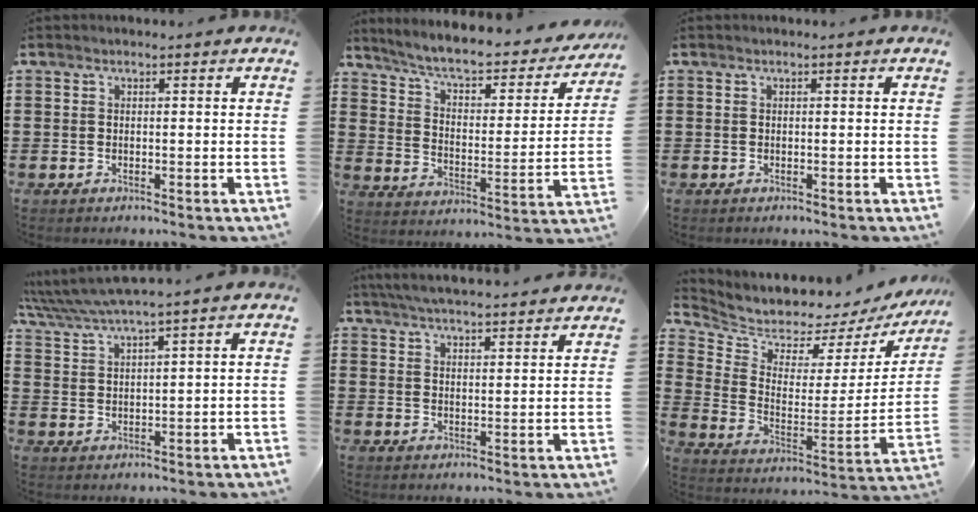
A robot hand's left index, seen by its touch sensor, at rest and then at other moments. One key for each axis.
{"total": 6.2, "fx": 5.2, "fy": 0.7, "fz": 3.3, "tx": -0.085, "ty": -0.034, "tz": 0.083}
{"total": 0.0}
{"total": 4.0, "fx": 3.5, "fy": -0.4, "fz": 2.0, "tx": -0.050, "ty": -0.016, "tz": 0.061}
{"total": 4.9, "fx": 4.7, "fy": -0.2, "fz": 1.2, "tx": -0.039, "ty": -0.020, "tz": 0.085}
{"total": 4.6, "fx": 4.6, "fy": 0.5, "fz": -0.5, "tx": -0.028, "ty": -0.059, "tz": 0.075}